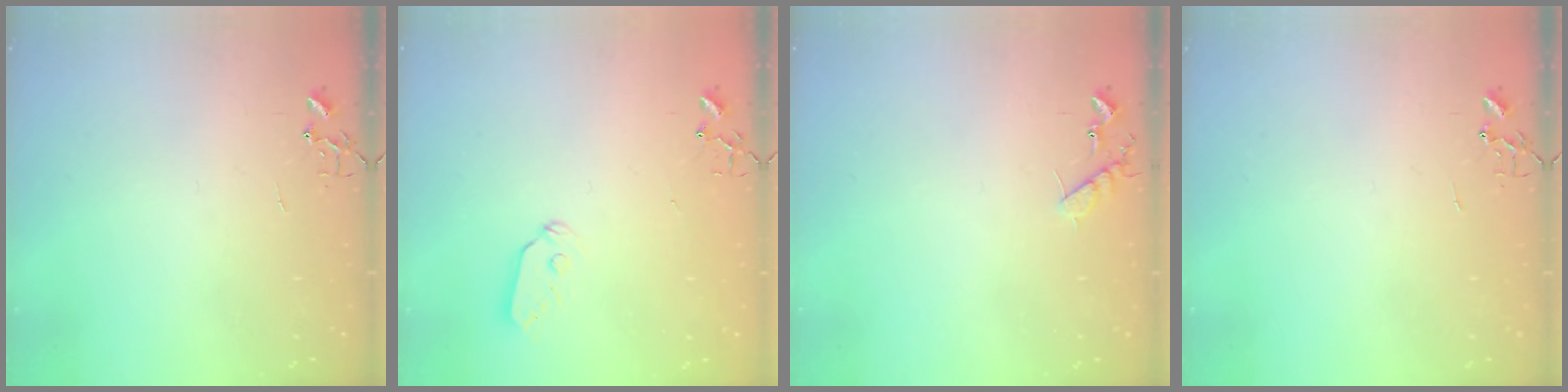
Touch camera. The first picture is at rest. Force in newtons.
{"total": 6.4, "press": 6.4, "slide": 0.3}
{"total": 7.6, "press": 7.6, "slide": 0.4}
{"total": 0.0}